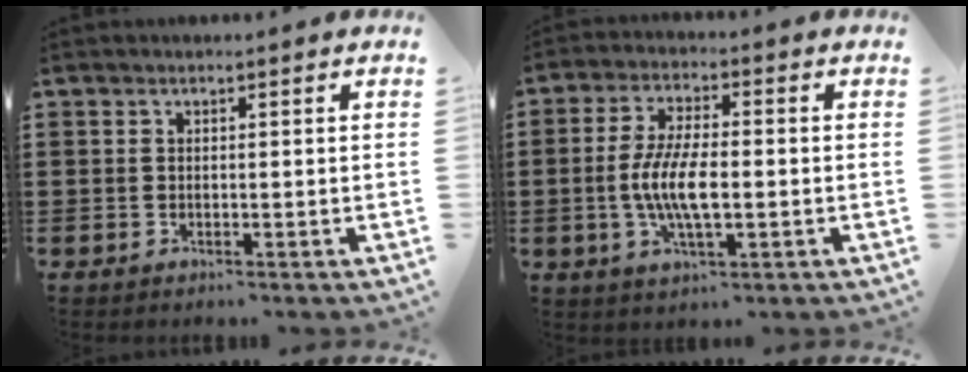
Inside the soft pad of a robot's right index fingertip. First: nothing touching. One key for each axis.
{"total": 7.7, "fx": -1.2, "fy": 2.6, "fz": 7.2, "tx": -0.158, "ty": -0.007, "tz": -0.029}